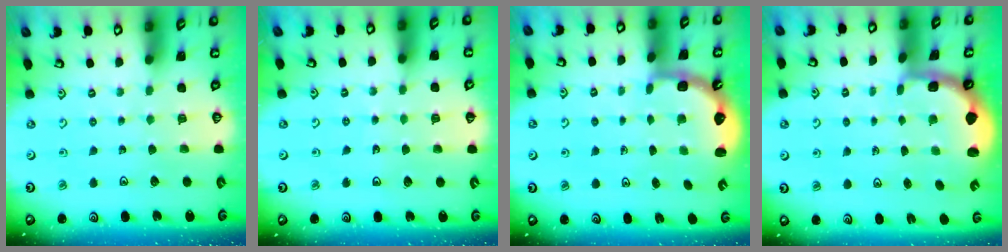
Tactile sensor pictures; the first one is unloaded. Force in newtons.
{"total": 2.9, "press": 2.6, "slide": 1.1}
{"total": 2.6, "press": 2.2, "slide": 1.3}
{"total": 2.1, "press": 1.8, "slide": 1.0}